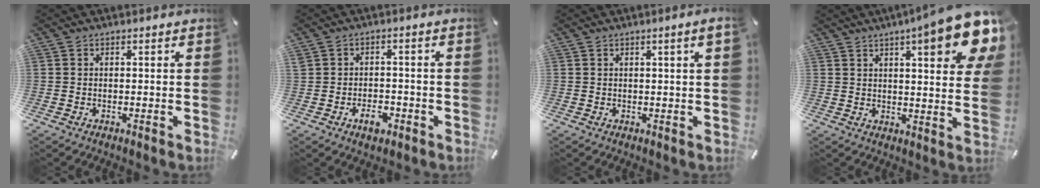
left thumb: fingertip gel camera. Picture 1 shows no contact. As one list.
[{"total": 4.7, "force": [-2.2, 3.0, 2.8], "torque": [-0.052, 0.010, -0.039]}, {"total": 2.4, "force": [0.8, 0.0, 2.3], "torque": [-0.042, -0.001, 0.013]}, {"total": 15.6, "force": [8.8, 3.1, 12.5], "torque": [-0.177, -0.046, 0.137]}]